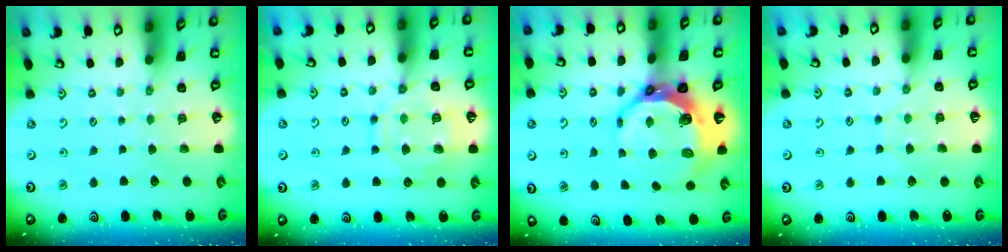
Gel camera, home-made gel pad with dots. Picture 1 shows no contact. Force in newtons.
{"total": 12.7, "press": 12.6, "slide": 1.2}
{"total": 11.1, "press": 10.2, "slide": 4.4}
{"total": 5.7, "press": 5.6, "slide": 0.6}